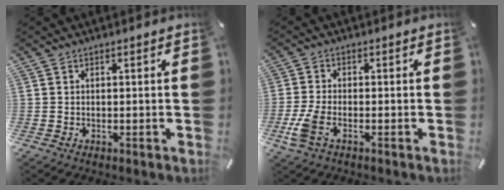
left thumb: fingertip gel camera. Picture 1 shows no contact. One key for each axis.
{"total": 5.4, "fx": -2.3, "fy": 2.4, "fz": 4.2, "tx": -0.107, "ty": -0.006, "tz": -0.048}